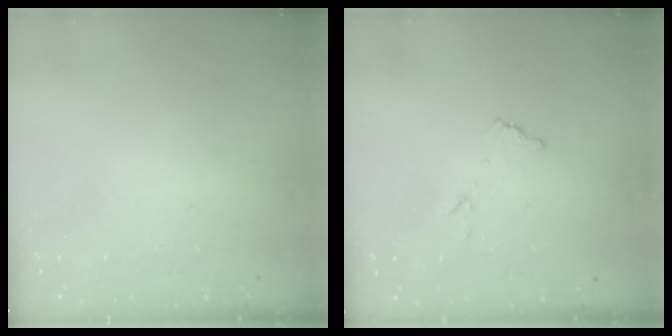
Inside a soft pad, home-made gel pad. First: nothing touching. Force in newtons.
{"total": 6.9, "press": 6.9, "slide": 0.4}